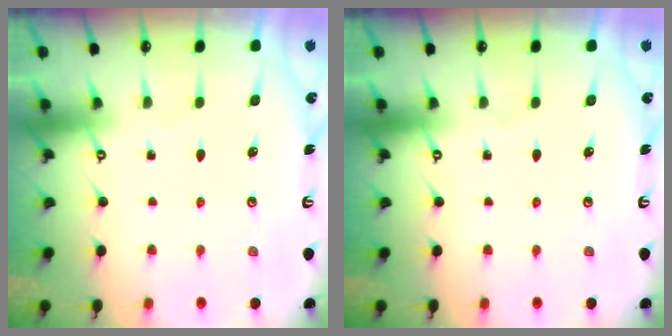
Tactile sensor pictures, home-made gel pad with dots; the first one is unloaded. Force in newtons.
{"total": 0.0}